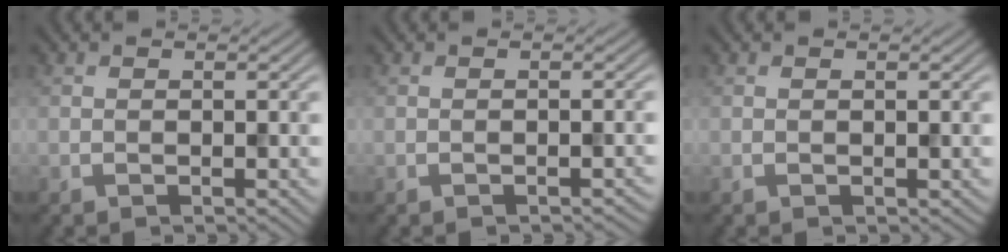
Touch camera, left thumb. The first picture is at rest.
{"total": 0.7, "force": [-0.5, 0.1, 0.5], "torque": [-0.004, 0.001, -0.005]}
{"total": 0.0}